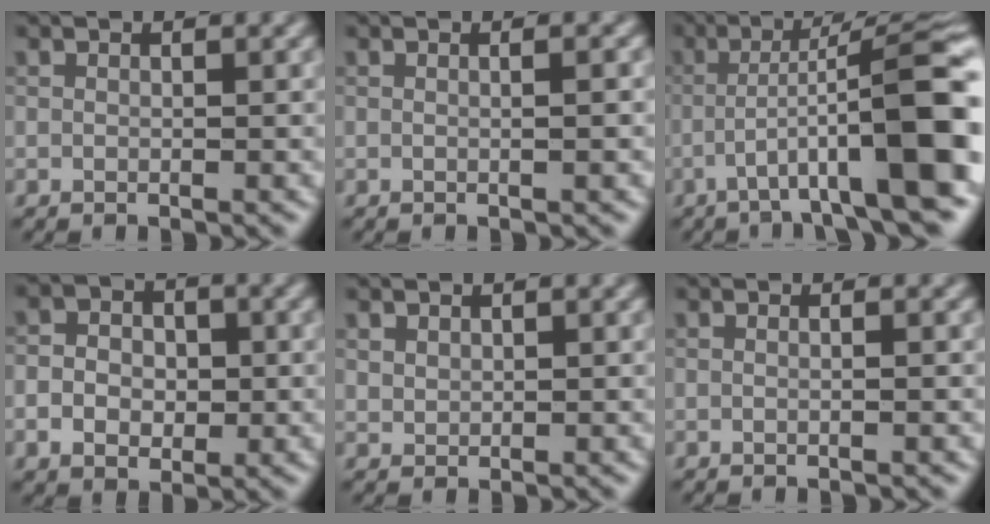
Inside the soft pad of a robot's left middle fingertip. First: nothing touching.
{"total": 2.2, "force": [0.1, 1.0, 1.9], "torque": [-0.020, -0.006, -0.017]}
{"total": 10.3, "force": [-2.7, 1.8, 9.7], "torque": [-0.144, 0.014, -0.048]}
{"total": 4.4, "force": [-0.5, 3.5, 2.6], "torque": [-0.039, -0.007, -0.023]}
{"total": 1.2, "force": [0.8, 0.8, 0.3], "torque": [-0.013, -0.007, 0.016]}
{"total": 1.3, "force": [0.0, 0.7, 1.1], "torque": [-0.013, -0.010, -0.016]}